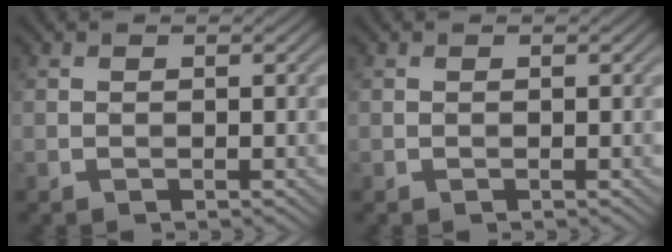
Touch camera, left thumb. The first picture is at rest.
{"total": 0.0}